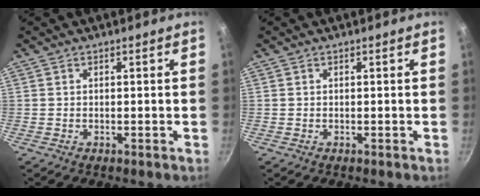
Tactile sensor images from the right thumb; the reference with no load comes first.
{"total": 0.0}